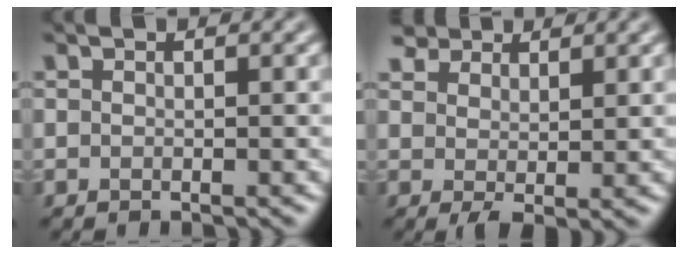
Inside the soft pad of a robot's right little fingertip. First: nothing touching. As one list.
[{"total": 3.4, "force": [2.1, 1.9, 1.8], "torque": [-0.040, 0.002, 0.040]}]